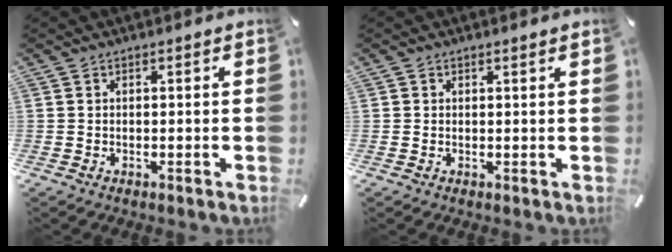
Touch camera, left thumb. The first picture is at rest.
{"total": 0.0}